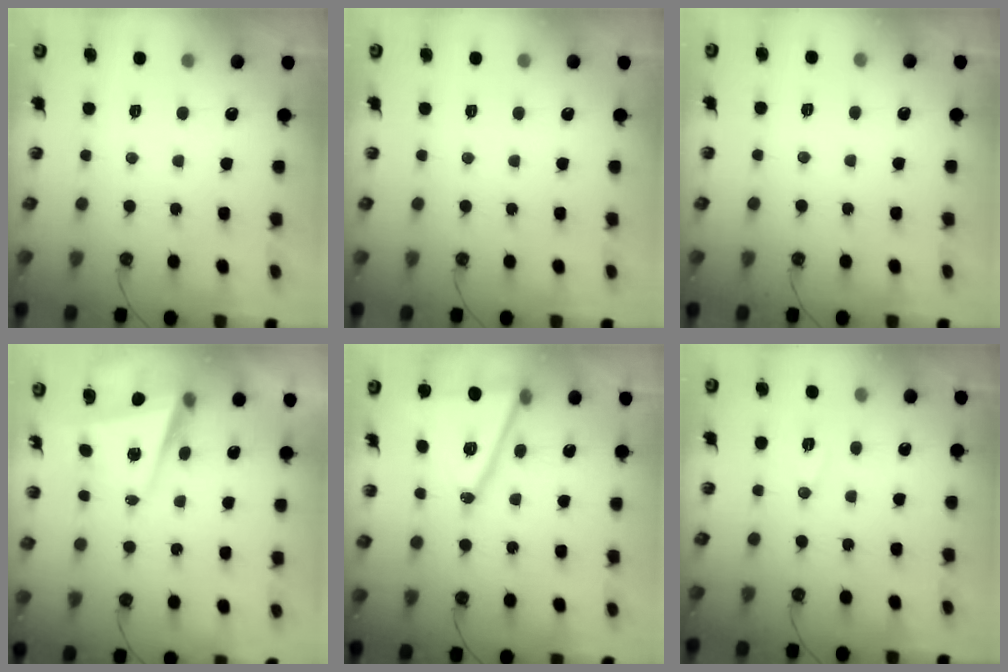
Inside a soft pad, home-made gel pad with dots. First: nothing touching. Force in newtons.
{"total": 0.0}
{"total": 4.7, "press": 1.7, "slide": 4.3}
{"total": 5.4, "press": 5.3, "slide": 0.8}
{"total": 16.7, "press": 16.3, "slide": 3.6}
{"total": 7.2, "press": 5.6, "slide": 4.6}